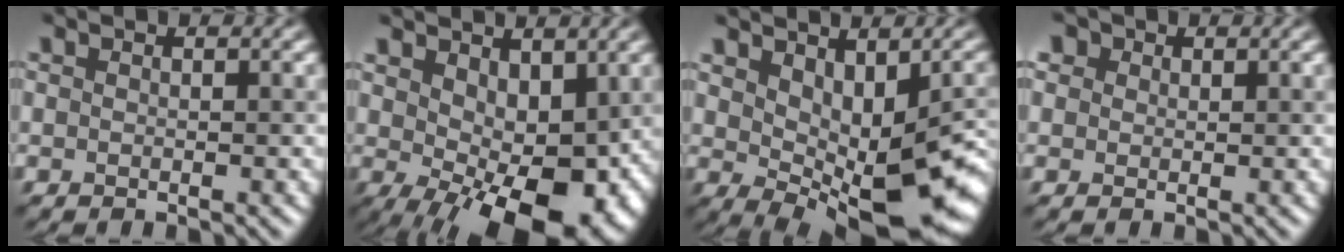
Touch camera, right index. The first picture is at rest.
{"total": 11.7, "force": [-1.3, 6.3, 9.7], "torque": [-0.145, -0.017, 0.006]}
{"total": 11.6, "force": [-0.7, 5.6, 10.1], "torque": [-0.152, -0.015, 0.009]}
{"total": 2.0, "force": [1.3, 1.4, 0.4], "torque": [-0.006, 0.014, 0.007]}